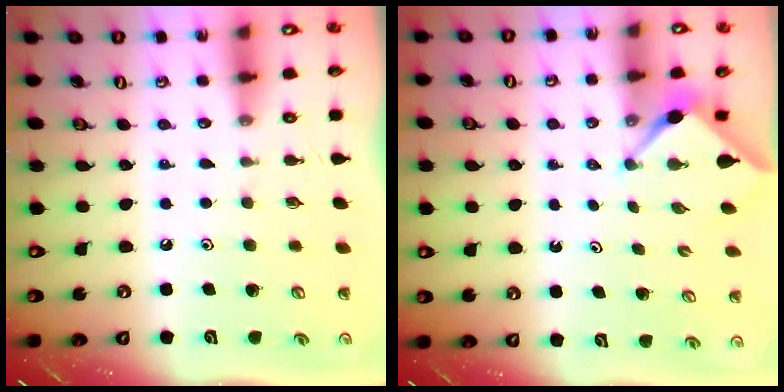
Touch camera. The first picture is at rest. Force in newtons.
{"total": 2.9, "press": 2.9, "slide": 0.4}